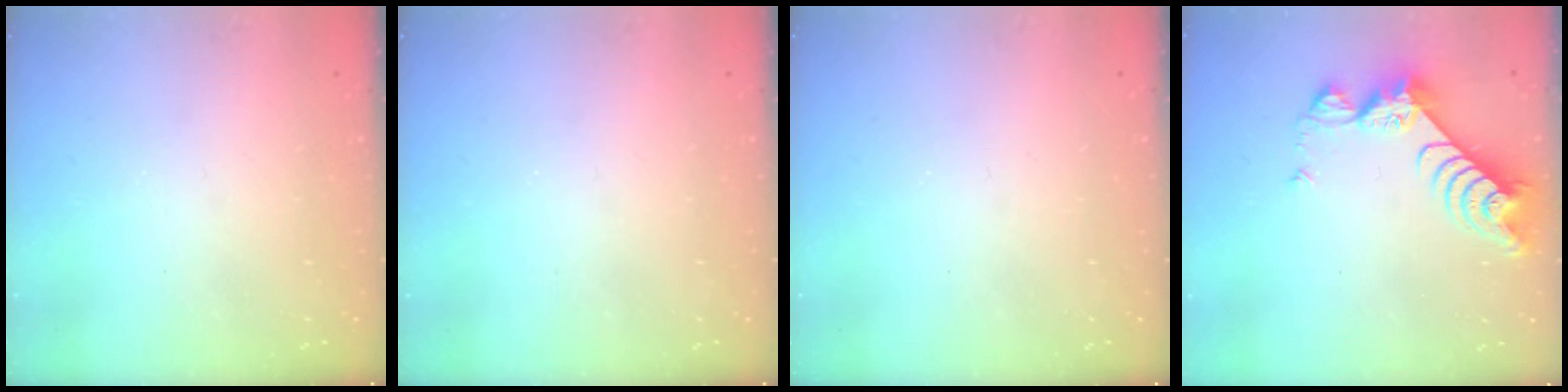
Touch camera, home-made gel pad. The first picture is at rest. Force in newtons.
{"total": 0.0}
{"total": 0.0}
{"total": 8.8, "press": 8.7, "slide": 0.9}